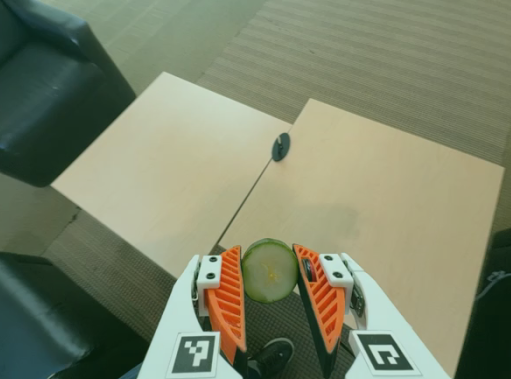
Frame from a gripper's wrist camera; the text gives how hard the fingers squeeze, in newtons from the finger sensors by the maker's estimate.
{"total": 11.1, "left": 11.1, "right": 11.0}